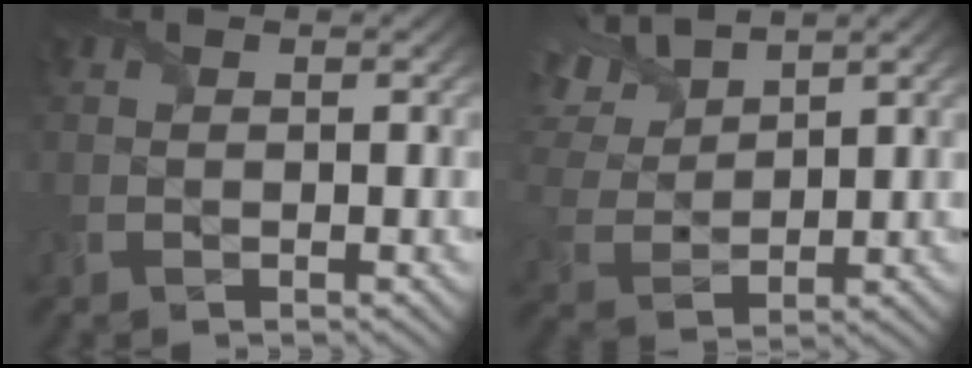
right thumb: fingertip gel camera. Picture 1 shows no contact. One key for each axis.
{"total": 8.0, "fx": 5.8, "fy": 3.0, "fz": 4.5, "tx": -0.125, "ty": 0.018, "tz": 0.111}